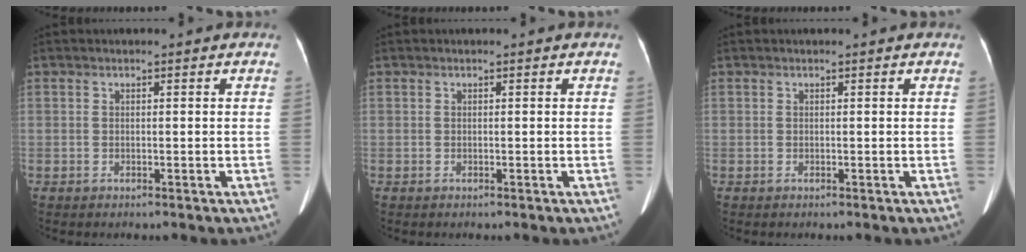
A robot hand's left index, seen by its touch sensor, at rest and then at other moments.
{"total": 0.0}
{"total": 0.0}